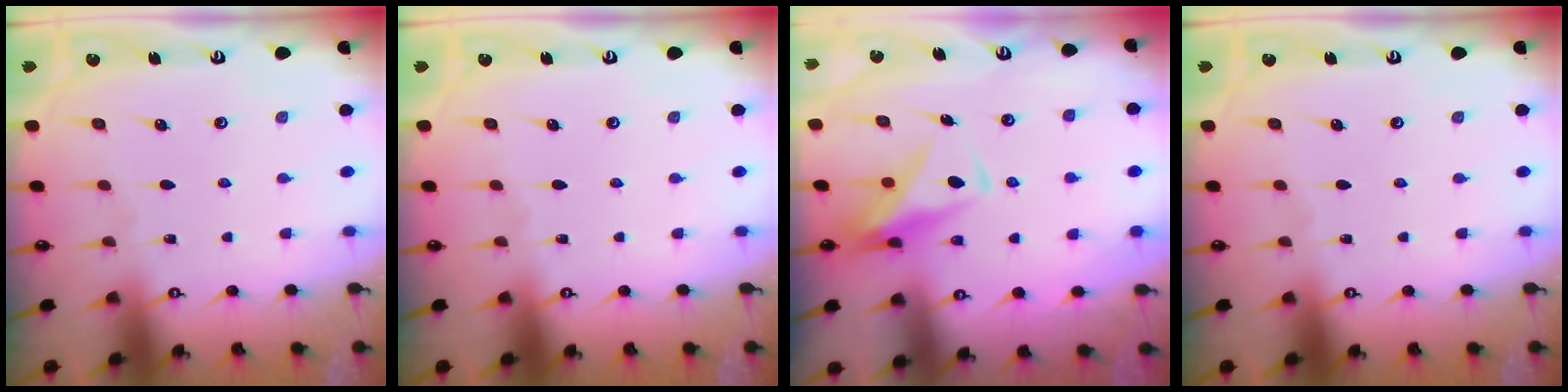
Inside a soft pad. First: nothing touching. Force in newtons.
{"total": 0.0}
{"total": 8.4, "press": 8.3, "slide": 0.9}
{"total": 0.0}